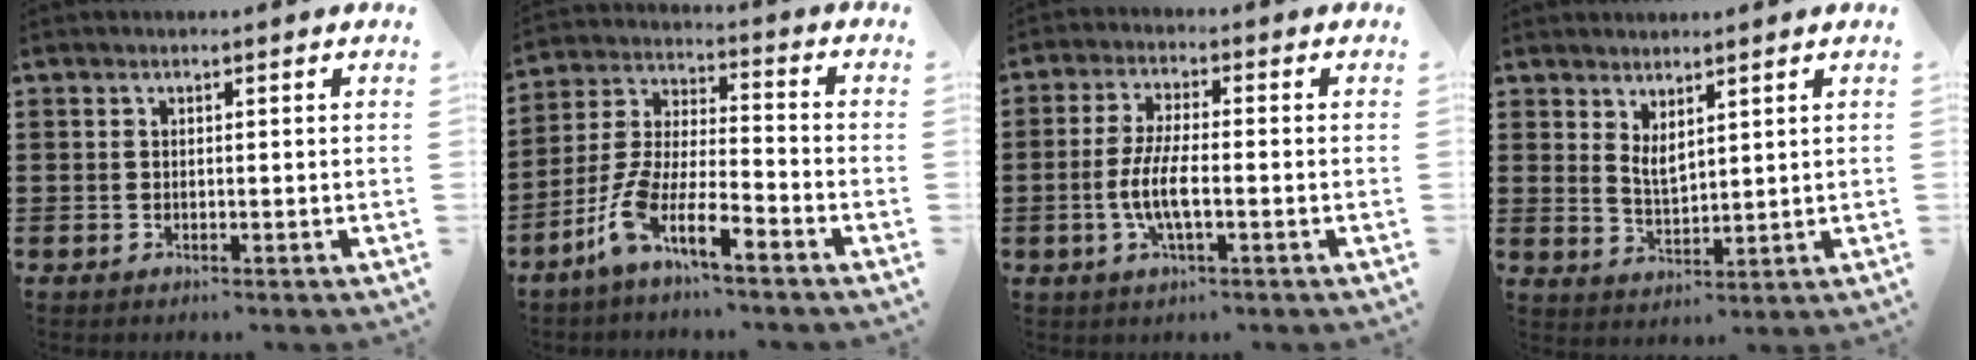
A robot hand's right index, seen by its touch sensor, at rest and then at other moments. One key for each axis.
{"total": 8.9, "fx": -6.2, "fy": 1.7, "fz": 6.2, "tx": -0.161, "ty": -0.020, "tz": -0.130}
{"total": 6.2, "fx": -1.8, "fy": 1.6, "fz": 5.8, "tx": -0.132, "ty": -0.009, "tz": -0.042}
{"total": 2.9, "fx": 2.1, "fy": 1.1, "fz": 1.7, "tx": -0.038, "ty": 0.002, "tz": 0.038}